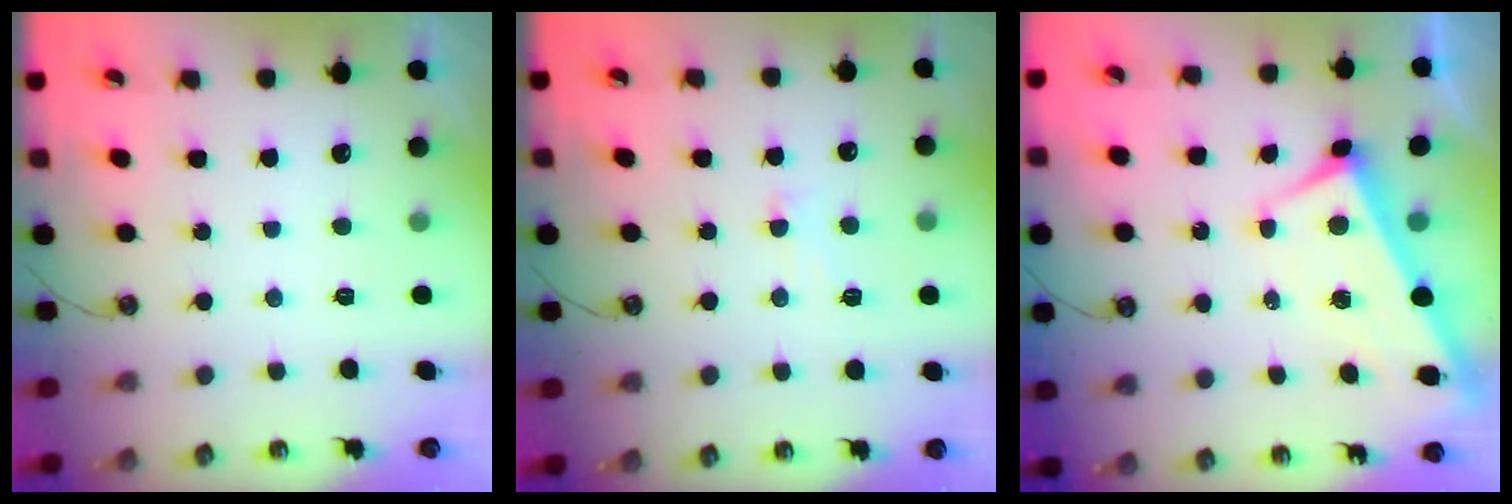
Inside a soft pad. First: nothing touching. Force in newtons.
{"total": 2.4, "press": 2.4, "slide": 0.6}
{"total": 2.8, "press": 2.7, "slide": 0.9}